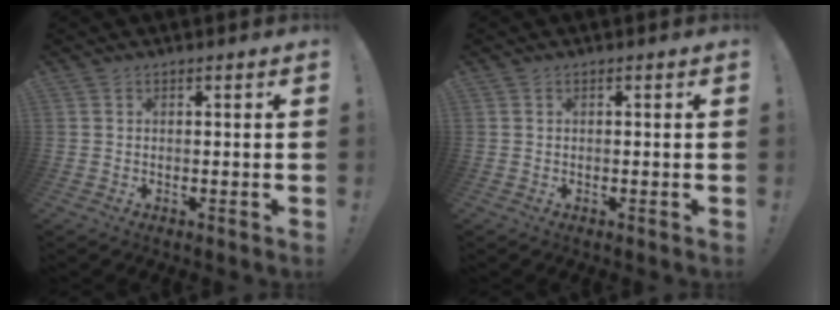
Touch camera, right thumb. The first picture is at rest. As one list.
[{"total": 0.0}]